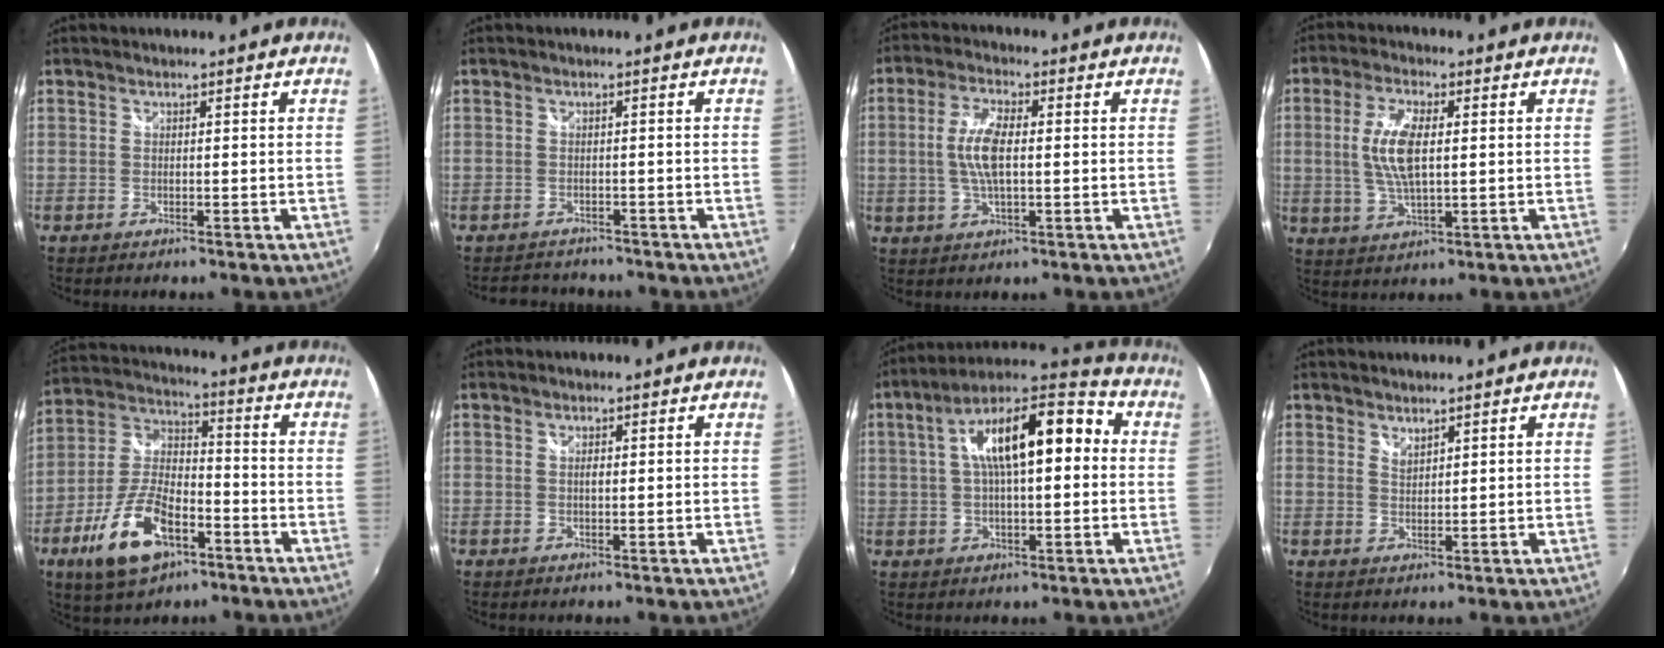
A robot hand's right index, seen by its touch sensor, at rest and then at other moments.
{"total": 4.8, "force": [-4.2, 2.1, 0.8], "torque": [-0.024, 0.002, -0.062]}
{"total": 7.5, "force": [0.2, 2.8, 7.0], "torque": [-0.141, 0.004, 0.004]}
{"total": 8.9, "force": [1.0, 3.3, 8.2], "torque": [-0.163, 0.001, 0.024]}
{"total": 15.8, "force": [-7.7, 7.4, 11.6], "torque": [-0.244, -0.005, -0.136]}
{"total": 0.8, "force": [0.2, 0.4, 0.7], "torque": [-0.013, 0.001, 0.002]}
{"total": 17.4, "force": [2.8, 6.6, 15.9], "torque": [-0.264, 0.034, 0.035]}
{"total": 1.7, "force": [1.6, 0.5, 0.4], "torque": [-0.004, 0.001, 0.028]}